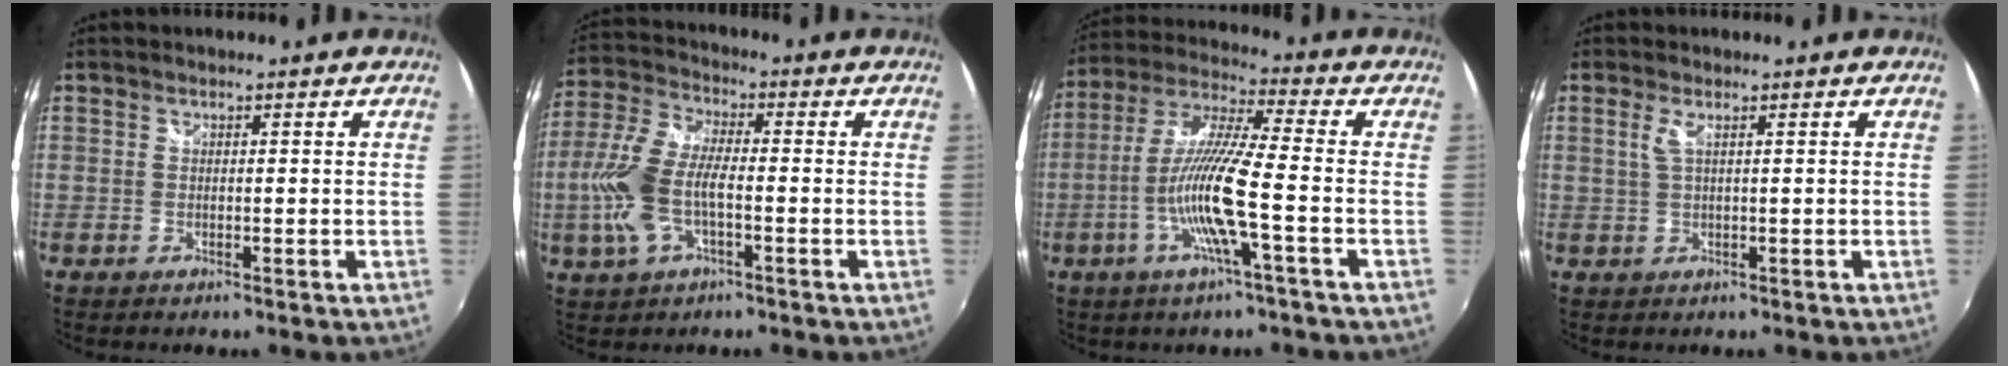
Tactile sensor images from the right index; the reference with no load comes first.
{"total": 11.5, "force": [-2.7, 4.6, 10.2], "torque": [-0.231, 0.002, -0.055]}
{"total": 12.9, "force": [-4.3, 0.0, 12.2], "torque": [-0.238, -0.005, -0.083]}
{"total": 1.7, "force": [0.4, -0.2, 1.6], "torque": [-0.031, 0.000, 0.008]}